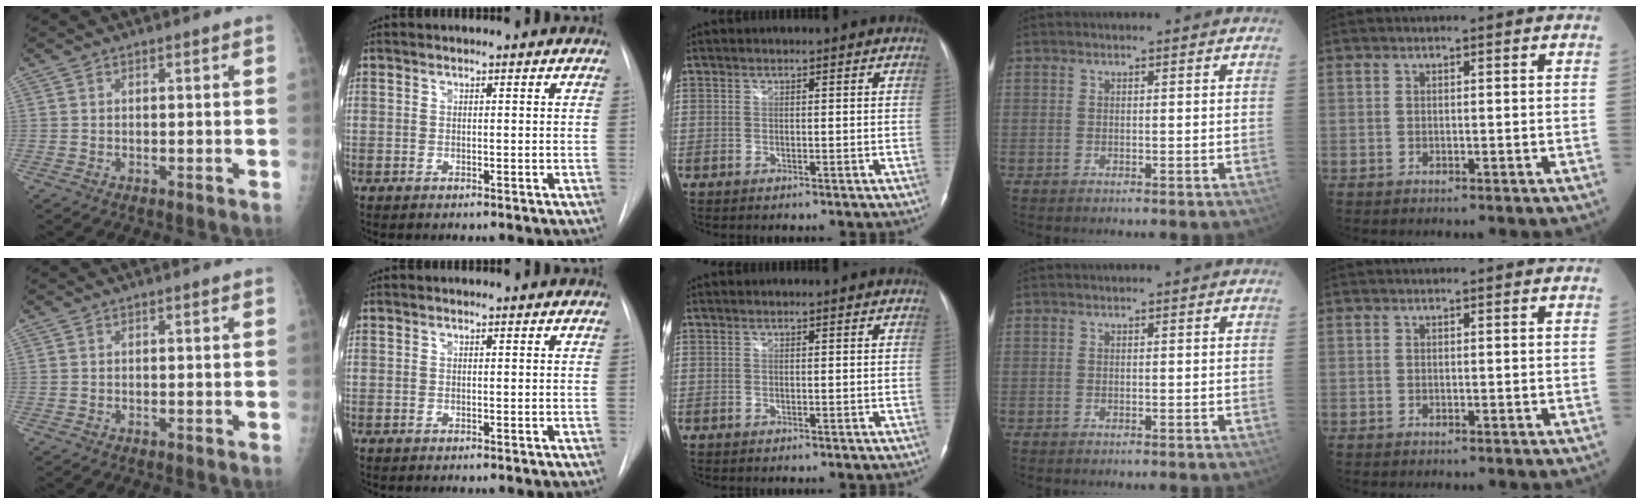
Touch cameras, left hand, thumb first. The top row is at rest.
{}